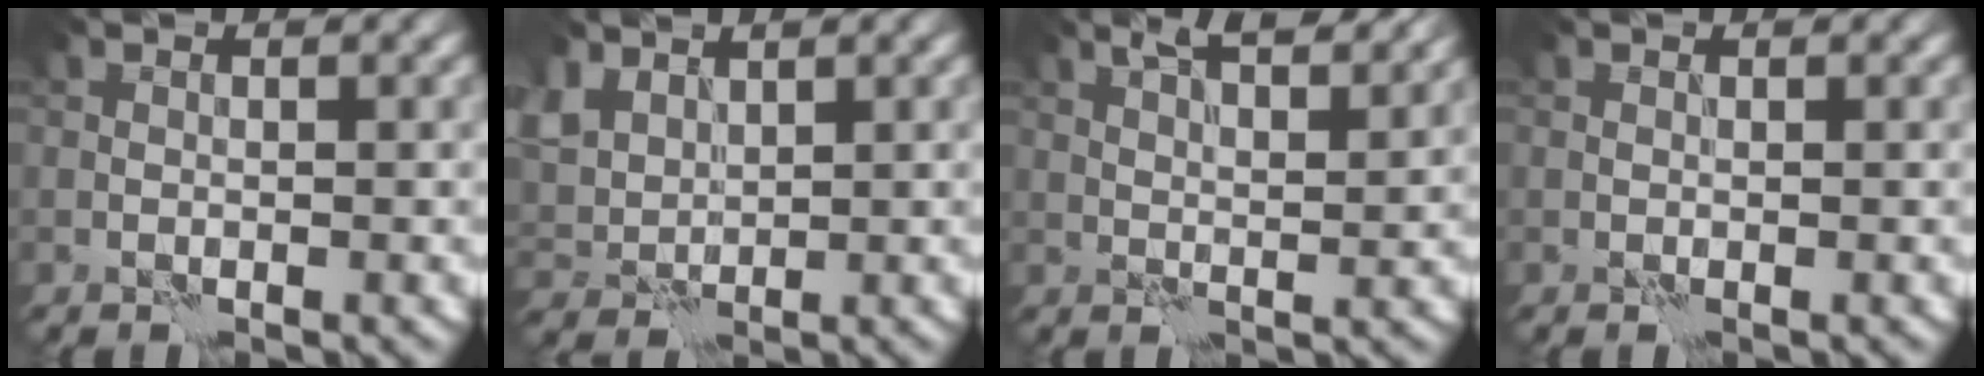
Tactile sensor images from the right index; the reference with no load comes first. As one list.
[{"total": 4.0, "force": [2.7, 2.4, 1.8], "torque": [-0.049, 0.006, 0.055]}, {"total": 5.8, "force": [4.2, 1.5, 3.8], "torque": [-0.047, 0.018, 0.044]}, {"total": 0.0}]